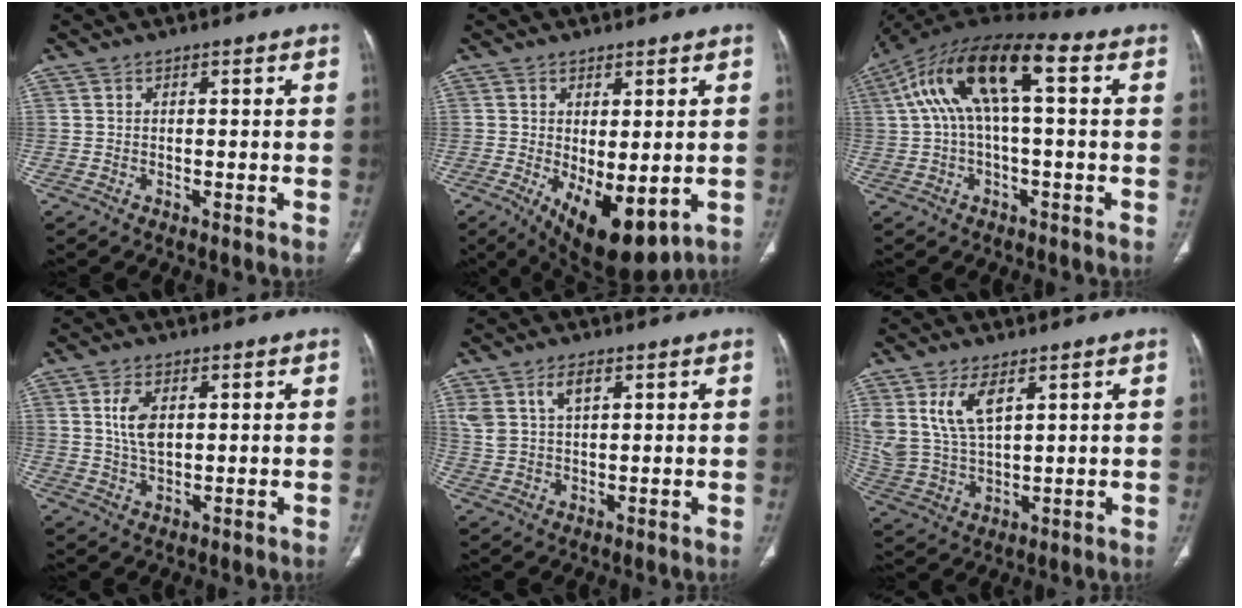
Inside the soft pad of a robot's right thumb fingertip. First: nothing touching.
{"total": 11.2, "force": [-2.7, 5.1, 9.6], "torque": [-0.133, -0.018, -0.020]}
{"total": 15.3, "force": [3.4, 5.7, 13.7], "torque": [-0.272, 0.049, 0.054]}
{"total": 5.9, "force": [1.5, 3.2, 4.7], "torque": [-0.093, -0.006, 0.031]}
{"total": 5.8, "force": [2.9, 3.0, 4.0], "torque": [-0.076, -0.007, 0.064]}
{"total": 10.3, "force": [5.0, 5.0, 7.5], "torque": [-0.152, -0.017, 0.113]}